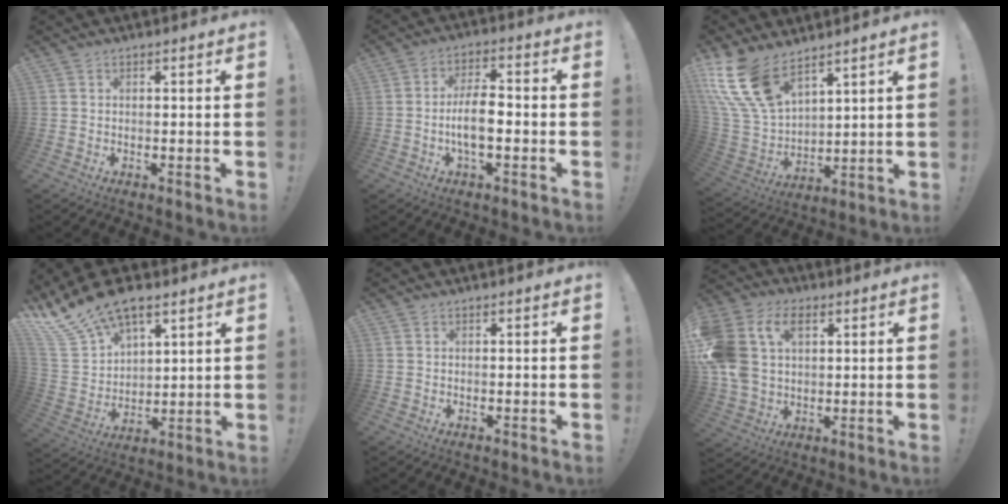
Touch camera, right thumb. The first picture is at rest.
{"total": 8.5, "force": [-2.1, 3.2, 7.6], "torque": [-0.141, 0.006, -0.040]}
{"total": 17.8, "force": [11.8, 9.0, 9.8], "torque": [-0.210, -0.072, 0.225]}
{"total": 16.0, "force": [11.8, 7.7, 7.7], "torque": [-0.152, -0.075, 0.224]}
{"total": 0.0}
{"total": 17.2, "force": [5.5, 12.4, 10.6], "torque": [-0.228, -0.014, 0.104]}